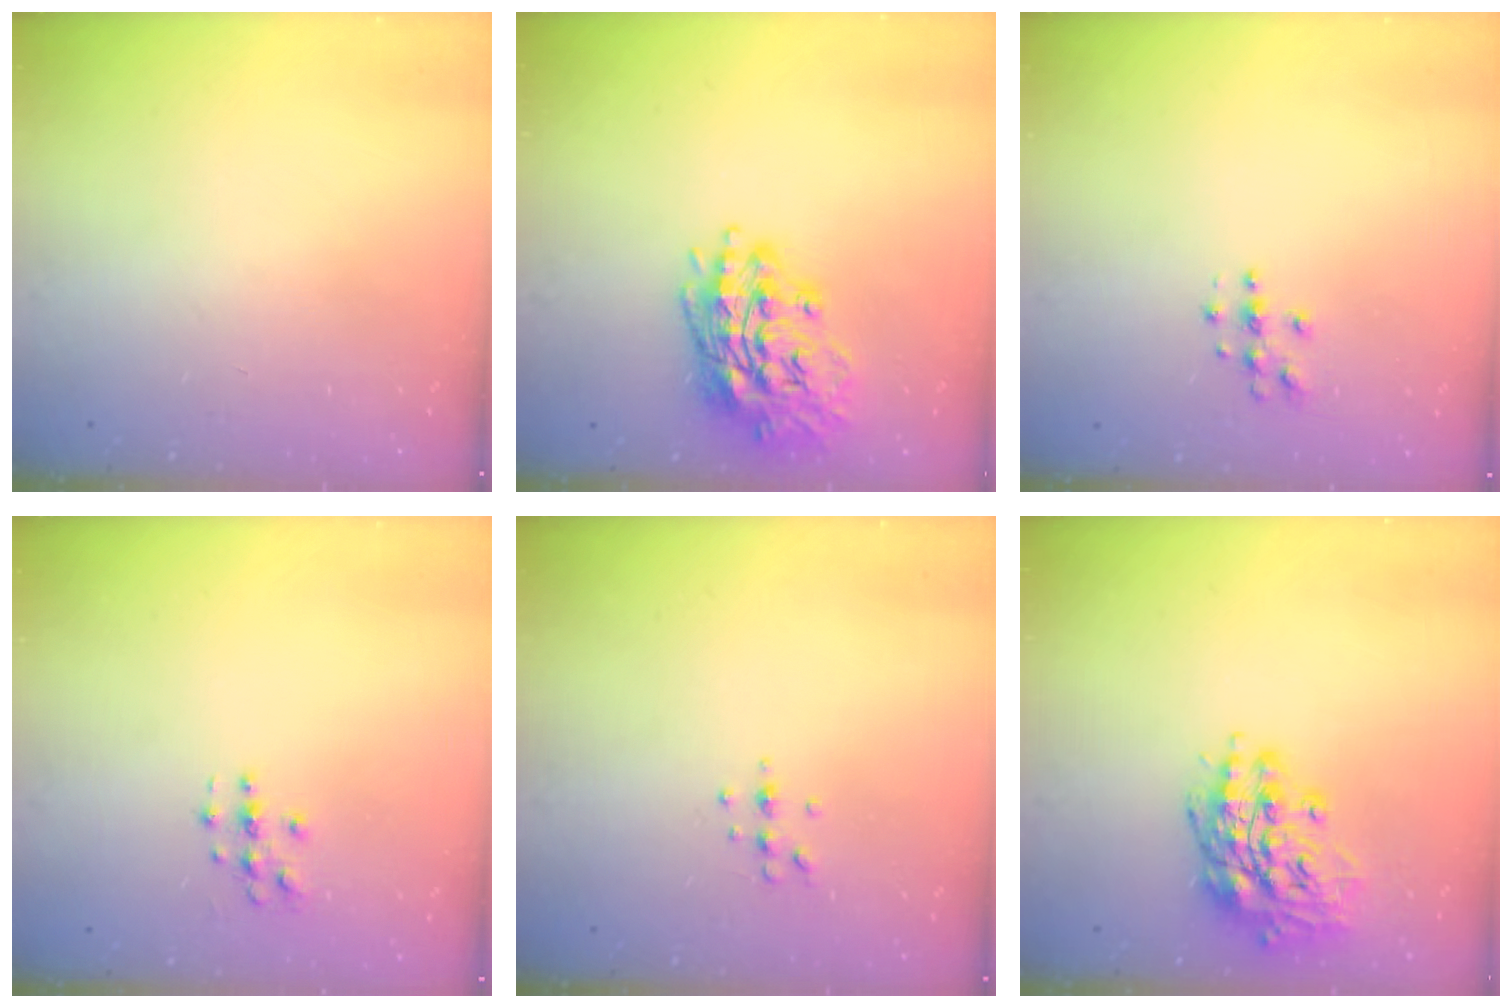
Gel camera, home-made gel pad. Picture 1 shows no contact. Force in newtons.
{"total": 17.1, "press": 16.9, "slide": 2.4}
{"total": 3.6, "press": 3.6, "slide": 0.4}
{"total": 2.8, "press": 2.8, "slide": 0.3}
{"total": 5.2, "press": 5.0, "slide": 1.1}
{"total": 16.0, "press": 15.8, "slide": 2.7}